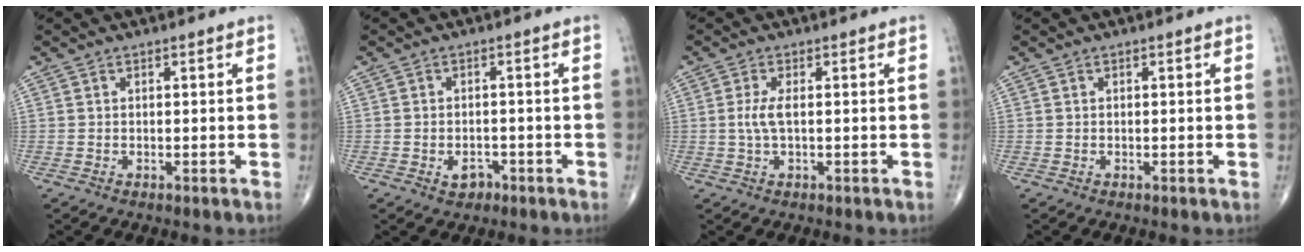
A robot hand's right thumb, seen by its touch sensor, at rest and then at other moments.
{"total": 2.9, "force": [-1.4, 2.1, 1.5], "torque": [-0.013, 0.009, -0.017]}
{"total": 3.0, "force": [0.0, 0.9, 2.9], "torque": [-0.075, 0.001, 0.000]}
{"total": 0.0}